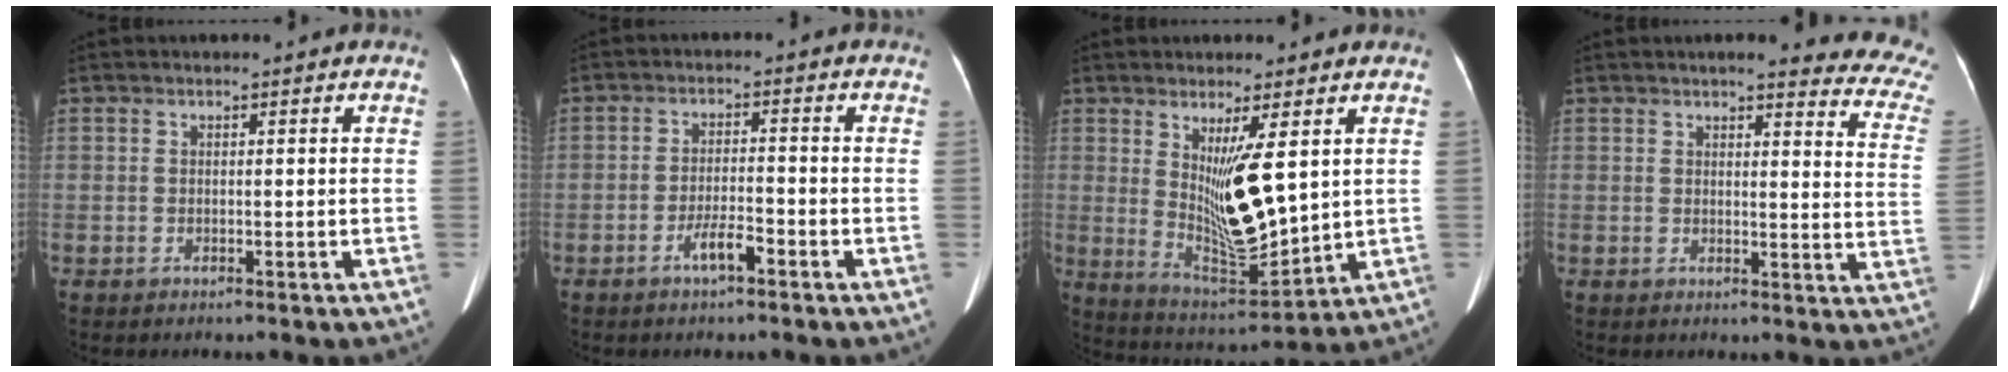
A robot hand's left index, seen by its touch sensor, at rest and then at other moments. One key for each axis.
{"total": 3.5, "fx": -2.2, "fy": 0.5, "fz": 2.7, "tx": -0.053, "ty": -0.001, "tz": -0.040}
{"total": 10.8, "fx": 2.5, "fy": 1.8, "fz": 10.3, "tx": -0.184, "ty": -0.027, "tz": 0.058}
{"total": 15.0, "fx": 13.5, "fy": 1.6, "fz": 6.2, "tx": -0.048, "ty": -0.059, "tz": 0.124}